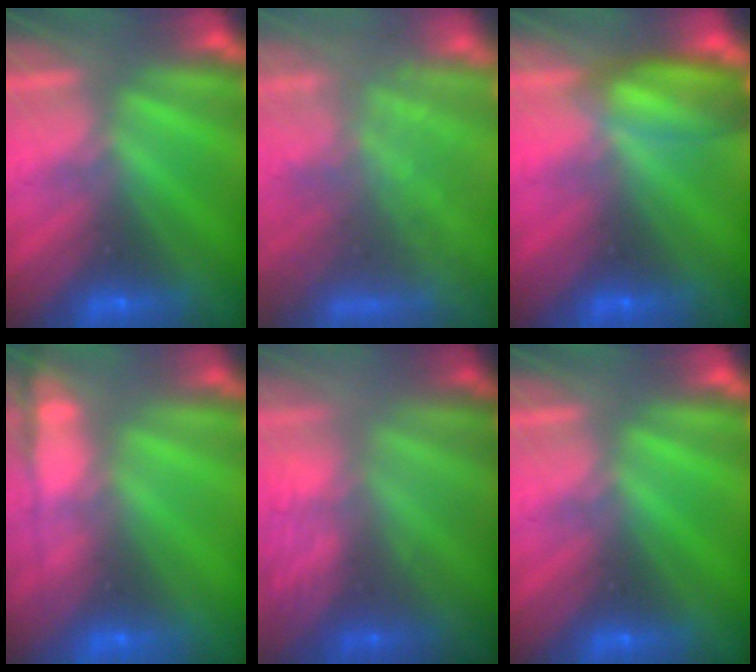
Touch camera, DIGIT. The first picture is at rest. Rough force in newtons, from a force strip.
{"total": 10.5}
{"total": 7.1}
{"total": 7.6}
{"total": 3.0}
{"total": 0.0}